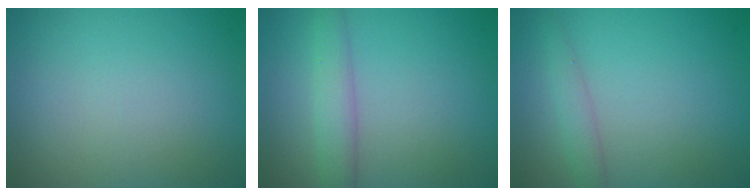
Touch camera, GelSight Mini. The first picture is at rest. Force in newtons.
{"total": 2.9, "press": 2.9, "slide": 0.1}
{"total": 1.7, "press": 1.7, "slide": 0.0}